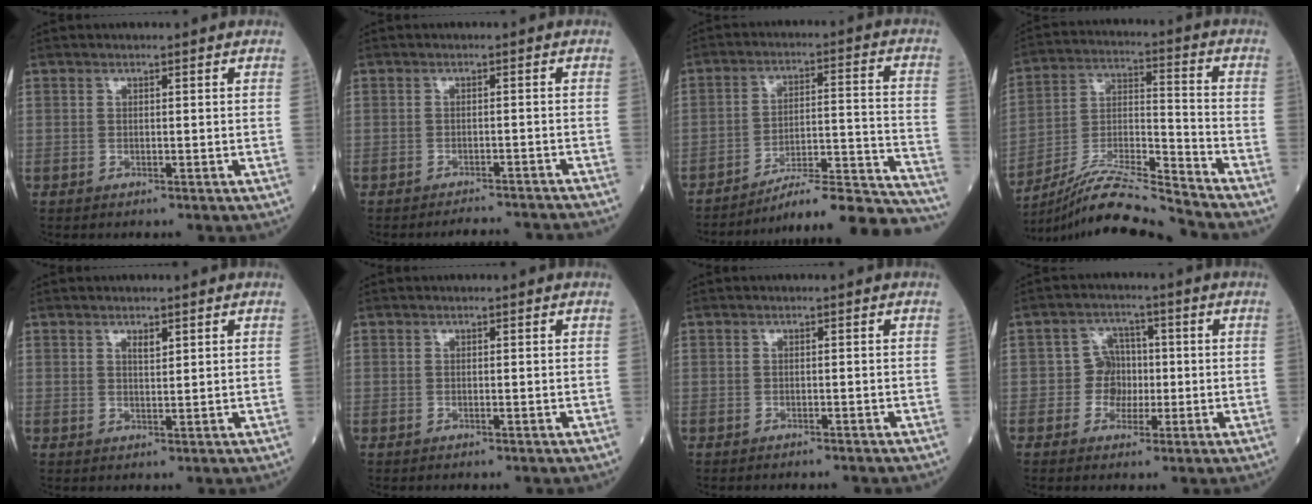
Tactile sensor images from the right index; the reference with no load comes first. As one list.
[{"total": 7.3, "force": [-7.2, 0.3, 1.3], "torque": [-0.009, -0.004, -0.084]}, {"total": 20.7, "force": [-19.7, 0.5, 6.5], "torque": [-0.047, 0.027, -0.278]}, {"total": 13.9, "force": [-13.1, -2.0, 4.0], "torque": [-0.076, 0.011, -0.244]}, {"total": 1.5, "force": [0.9, 0.4, 1.1], "torque": [-0.019, -0.002, 0.017]}, {"total": 0.0}, {"total": 1.7, "force": [-1.6, 0.1, 0.6], "torque": [-0.012, -0.002, -0.020]}, {"total": 4.4, "force": [-0.5, 4.1, 1.3], "torque": [-0.015, 0.015, -0.011]}]